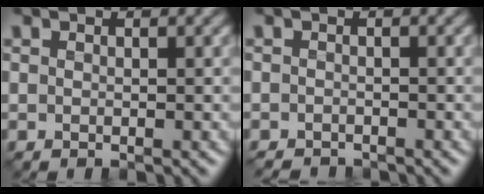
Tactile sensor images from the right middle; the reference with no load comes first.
{"total": 1.2, "force": [-1.2, 0.1, 0.0], "torque": [0.003, -0.002, -0.024]}